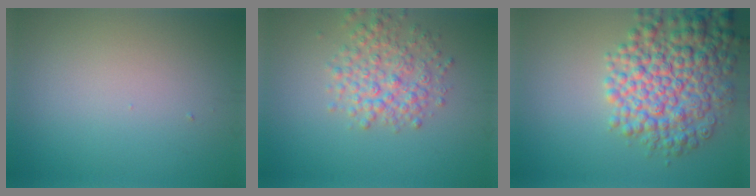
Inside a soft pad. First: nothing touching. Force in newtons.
{"total": 4.0, "press": 4.0, "slide": 0.2}
{"total": 8.7, "press": 8.7, "slide": 0.2}